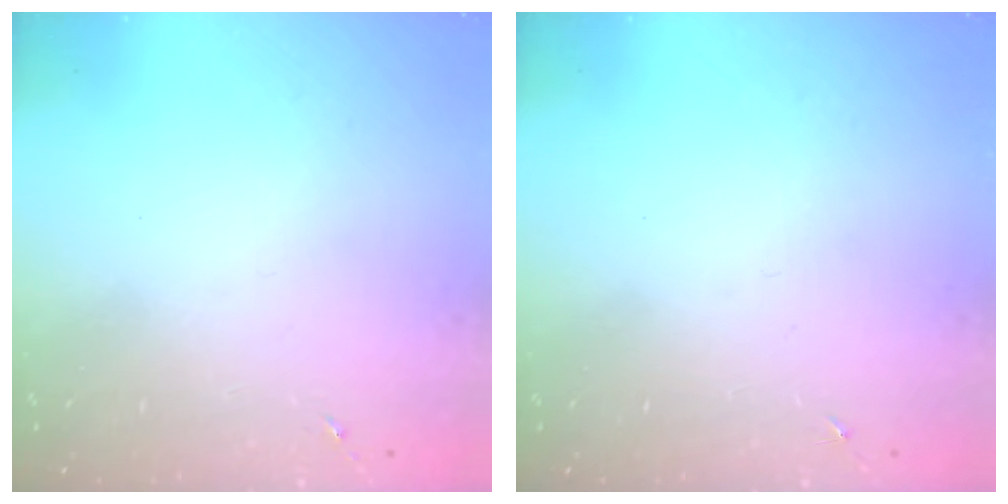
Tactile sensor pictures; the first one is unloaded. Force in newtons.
{"total": 0.0}